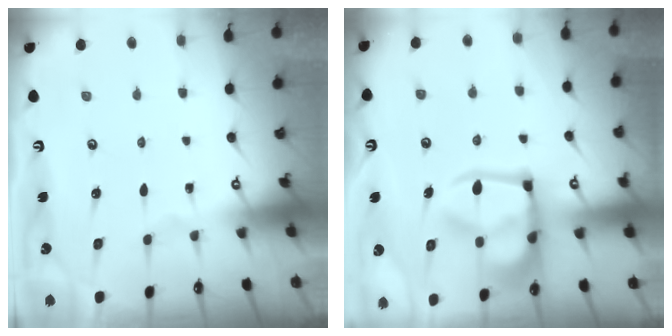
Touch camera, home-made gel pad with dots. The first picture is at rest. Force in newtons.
{"total": 12.4, "press": 12.3, "slide": 1.7}